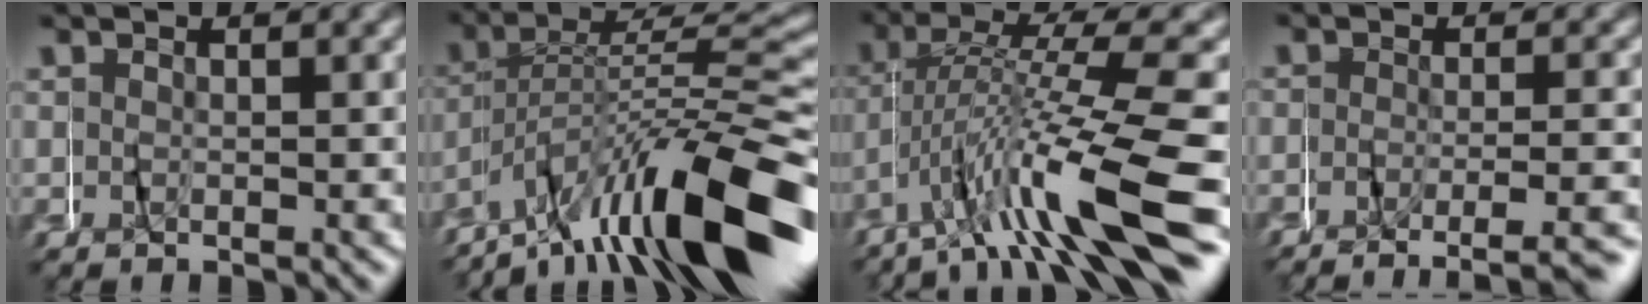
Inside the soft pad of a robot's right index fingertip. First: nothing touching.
{"total": 12.0, "force": [-6.9, 4.4, 8.8], "torque": [-0.138, -0.008, -0.106]}
{"total": 8.2, "force": [-2.8, 2.4, 7.4], "torque": [-0.128, 0.004, -0.047]}
{"total": 4.7, "force": [-3.8, 1.0, 2.4], "torque": [-0.030, -0.010, -0.060]}